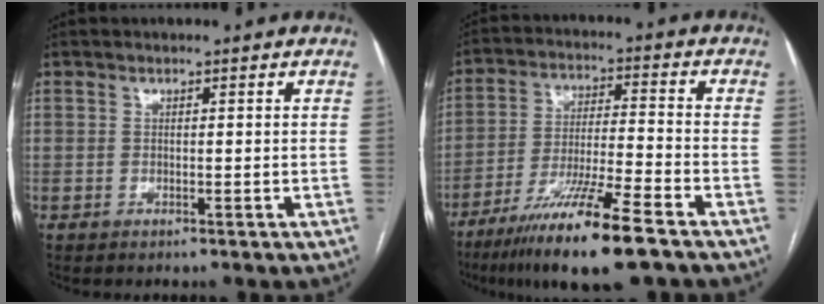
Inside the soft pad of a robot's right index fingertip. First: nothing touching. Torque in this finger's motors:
{"motor_torque": [1.10, -1.03, 0.96, 0.21]}